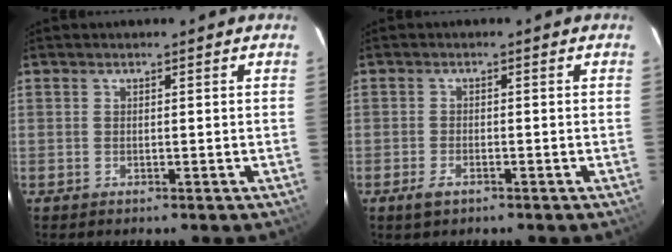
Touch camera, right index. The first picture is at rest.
{"total": 2.6, "force": [-1.6, 1.2, 1.6], "torque": [-0.036, -0.003, -0.030]}